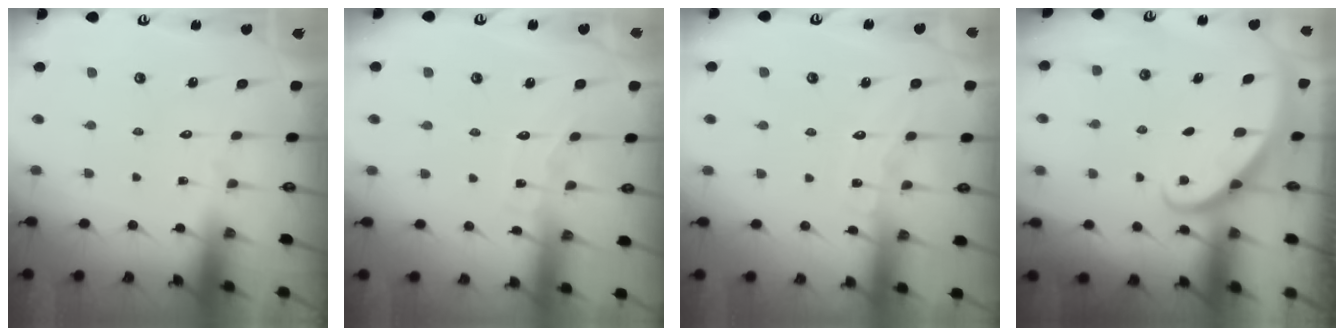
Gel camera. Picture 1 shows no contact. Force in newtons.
{"total": 5.0, "press": 5.0, "slide": 0.5}
{"total": 5.5, "press": 5.5, "slide": 0.2}
{"total": 2.1, "press": 2.1, "slide": 0.1}